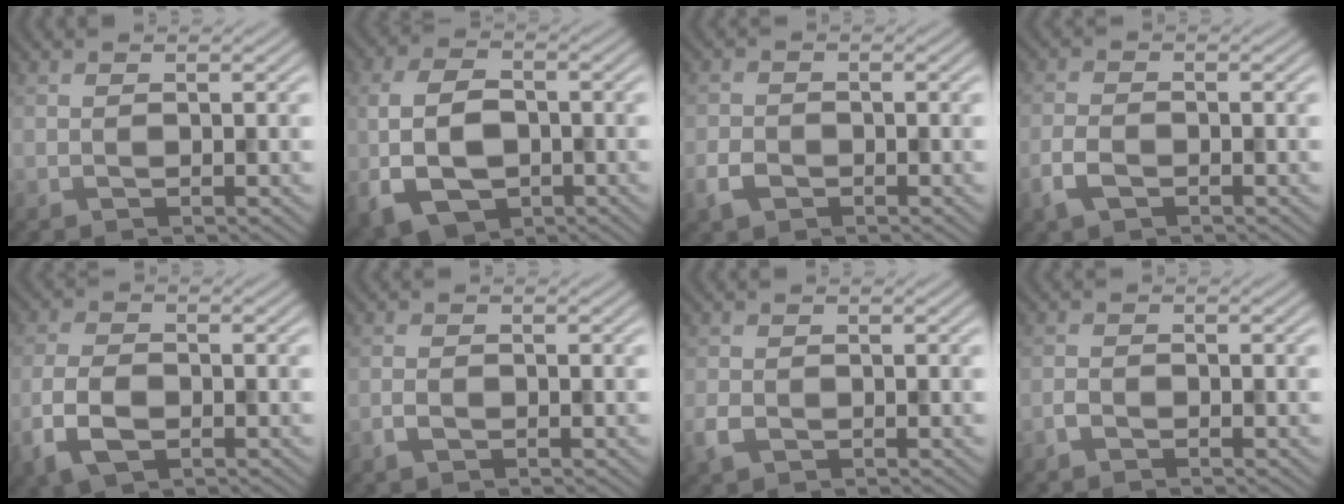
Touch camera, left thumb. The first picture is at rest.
{"total": 8.5, "force": [-2.0, 5.5, 6.2], "torque": [-0.143, -0.008, -0.043]}
{"total": 2.8, "force": [-1.5, 2.0, 1.4], "torque": [-0.034, -0.005, -0.036]}
{"total": 3.1, "force": [-1.7, 1.6, 2.0], "torque": [-0.048, -0.004, -0.039]}
{"total": 5.5, "force": [-2.4, 3.0, 3.9], "torque": [-0.090, -0.006, -0.056]}
{"total": 1.4, "force": [-0.8, 0.8, 0.9], "torque": [-0.019, 0.000, -0.018]}
{"total": 2.1, "force": [-0.9, 1.5, 1.1], "torque": [-0.031, -0.007, -0.022]}
{"total": 1.3, "force": [-1.0, 0.6, 0.5], "torque": [-0.011, 0.001, -0.024]}